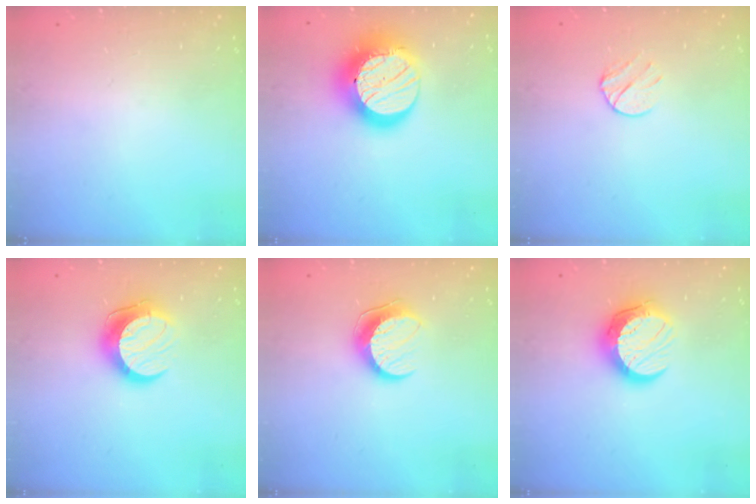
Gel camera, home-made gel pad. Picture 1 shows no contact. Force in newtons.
{"total": 20.1, "press": 20.0, "slide": 1.1}
{"total": 6.9, "press": 6.9, "slide": 0.7}
{"total": 11.9, "press": 11.9, "slide": 0.7}
{"total": 9.7, "press": 9.6, "slide": 0.5}
{"total": 11.8, "press": 11.8, "slide": 0.8}